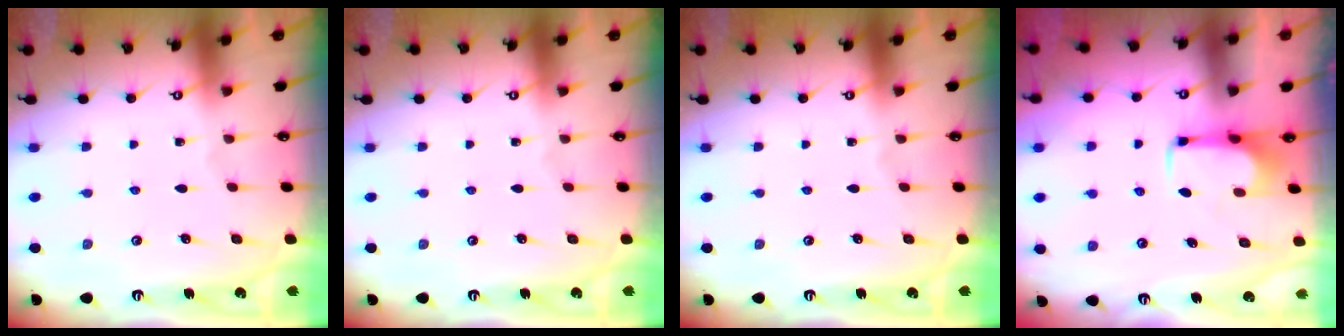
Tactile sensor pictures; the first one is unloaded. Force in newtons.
{"total": 0.0}
{"total": 0.0}
{"total": 2.0, "press": 2.0, "slide": 0.2}